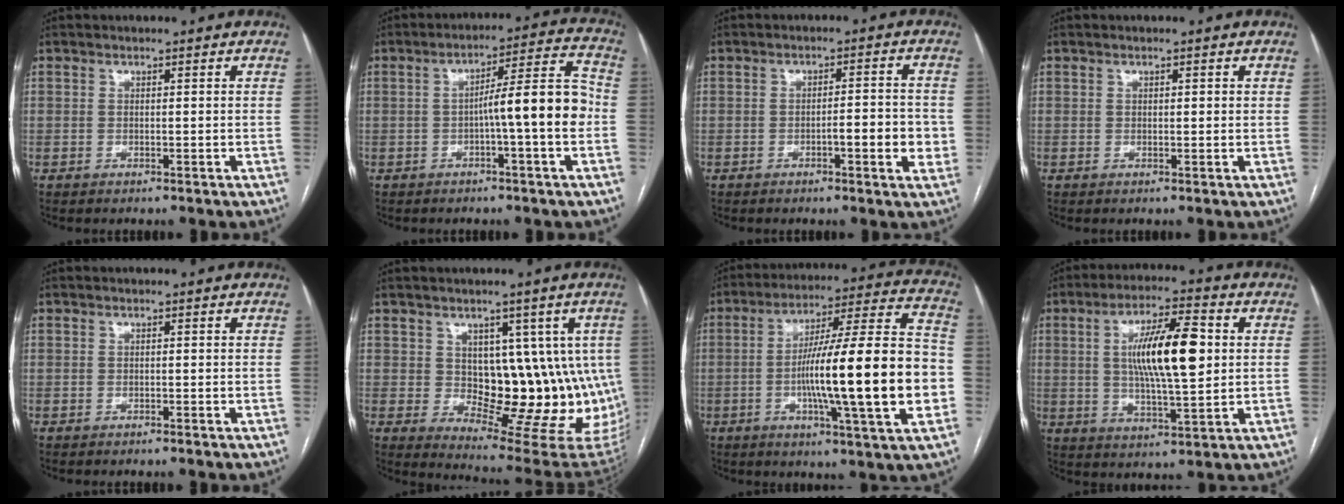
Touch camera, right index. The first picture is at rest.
{"total": 9.9, "force": [-1.9, -0.1, 9.7], "torque": [-0.141, 0.024, -0.032]}
{"total": 5.8, "force": [-1.5, 1.1, 5.5], "torque": [-0.072, 0.004, -0.020]}
{"total": 0.9, "force": [0.4, 0.3, 0.8], "torque": [-0.011, 0.001, 0.003]}
{"total": 0.0}
{"total": 15.5, "force": [1.0, 8.6, 12.8], "torque": [-0.141, 0.006, 0.031]}
{"total": 22.8, "force": [-4.0, 0.8, 22.5], "torque": [-0.323, 0.010, -0.066]}
{"total": 13.1, "force": [2.0, 2.6, 12.7], "torque": [-0.223, 0.010, 0.034]}